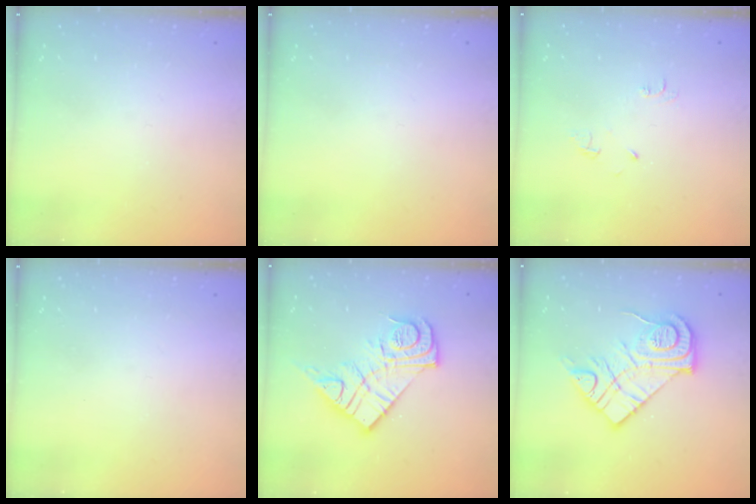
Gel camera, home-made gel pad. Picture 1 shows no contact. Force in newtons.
{"total": 0.0}
{"total": 4.4, "press": 4.4, "slide": 0.6}
{"total": 0.0}
{"total": 17.5, "press": 17.5, "slide": 1.3}
{"total": 16.3, "press": 16.3, "slide": 1.1}